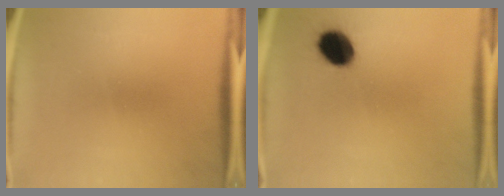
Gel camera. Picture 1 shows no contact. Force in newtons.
{"total": 9.5}